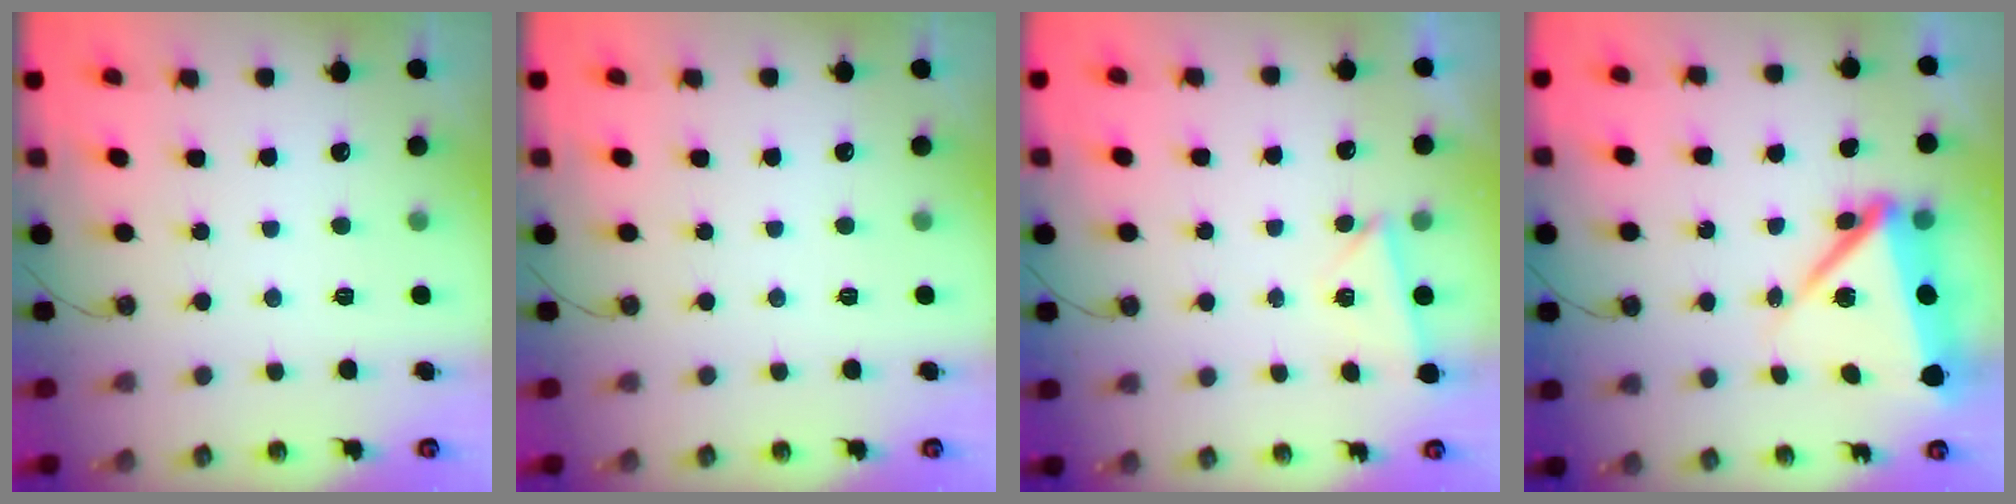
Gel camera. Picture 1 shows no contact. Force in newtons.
{"total": 0.0}
{"total": 2.0, "press": 1.7, "slide": 1.0}
{"total": 12.0, "press": 11.9, "slide": 1.6}